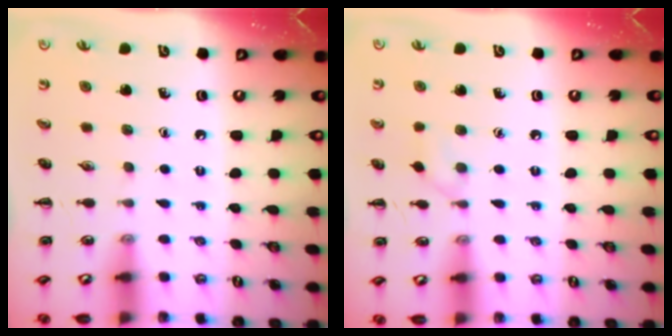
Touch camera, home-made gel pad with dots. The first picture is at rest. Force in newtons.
{"total": 5.4, "press": 5.0, "slide": 2.0}